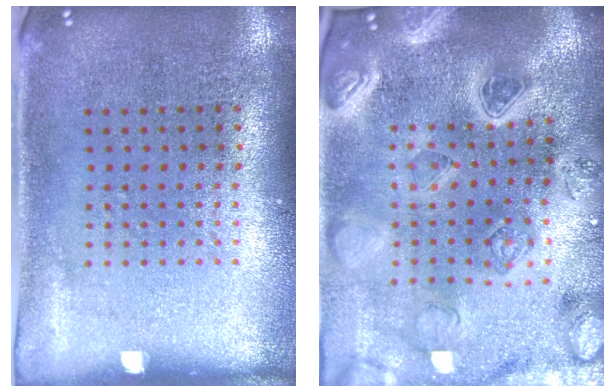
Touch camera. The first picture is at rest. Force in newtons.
{"total": 4.0, "press": 3.6, "slide": 1.6}